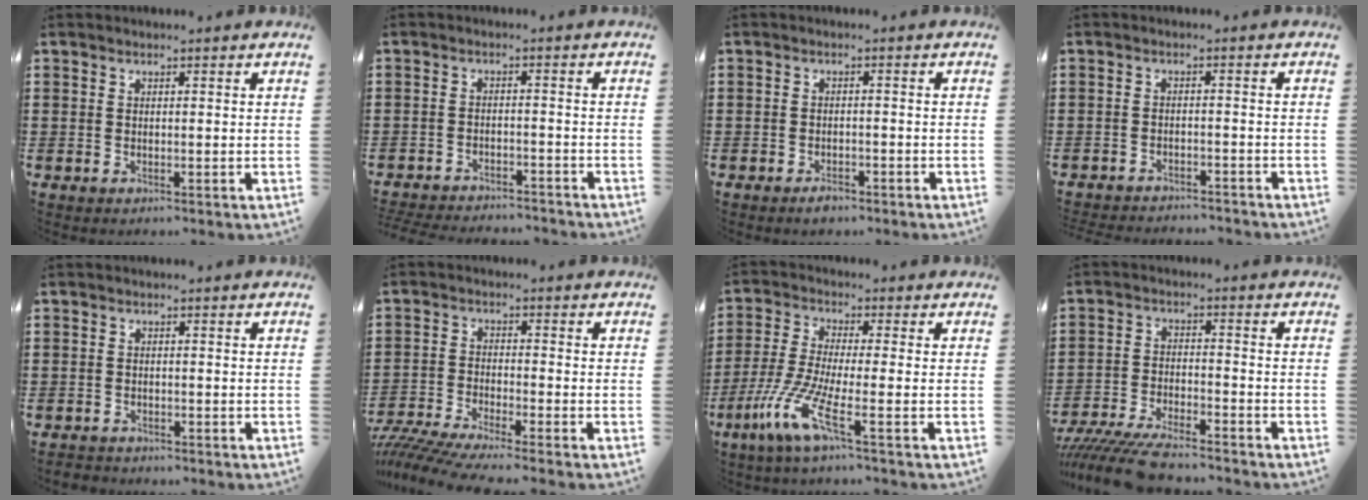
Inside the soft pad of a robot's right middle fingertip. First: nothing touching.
{"total": 3.5, "force": [-3.5, 0.3, 0.2], "torque": [-0.014, -0.003, -0.076]}
{"total": 1.8, "force": [-1.6, 0.7, 0.4], "torque": [-0.012, -0.001, -0.032]}
{"total": 2.6, "force": [-2.6, 0.2, -0.1], "torque": [-0.006, -0.001, -0.055]}
{"total": 1.3, "force": [-1.2, 0.4, -0.2], "torque": [-0.001, 0.002, -0.028]}
{"total": 5.6, "force": [-5.4, -0.4, 1.5], "torque": [-0.052, -0.022, -0.113]}
{"total": 8.0, "force": [-3.9, 0.8, 7.0], "torque": [-0.172, -0.018, -0.081]}
{"total": 7.2, "force": [-6.8, 0.6, 2.4], "torque": [-0.057, -0.004, -0.133]}